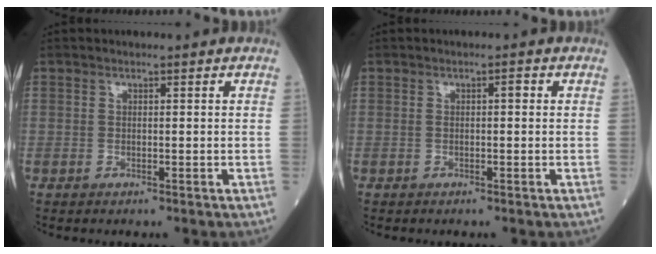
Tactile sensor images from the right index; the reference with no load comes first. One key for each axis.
{"total": 1.1, "fx": 0.1, "fy": 0.4, "fz": 1.0, "tx": -0.016, "ty": 0.007, "tz": 0.003}